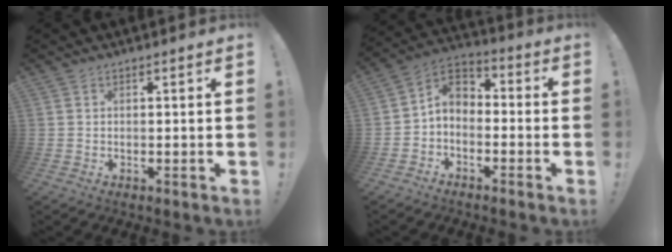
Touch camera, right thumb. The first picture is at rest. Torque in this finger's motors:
{"motor_torque": [0.88, 1.09, 0.73, -0.68, 0.03]}